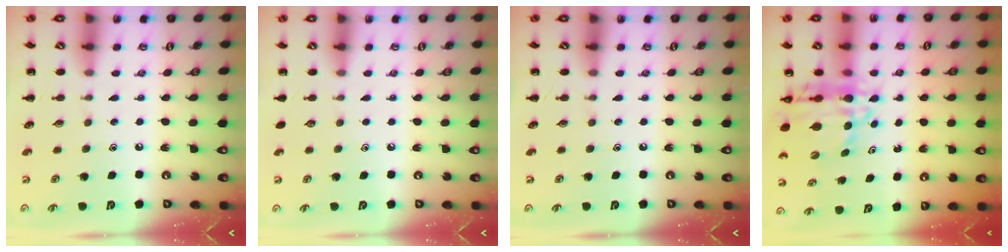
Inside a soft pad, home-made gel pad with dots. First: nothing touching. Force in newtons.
{"total": 0.0}
{"total": 0.0}
{"total": 10.4, "press": 9.7, "slide": 3.5}